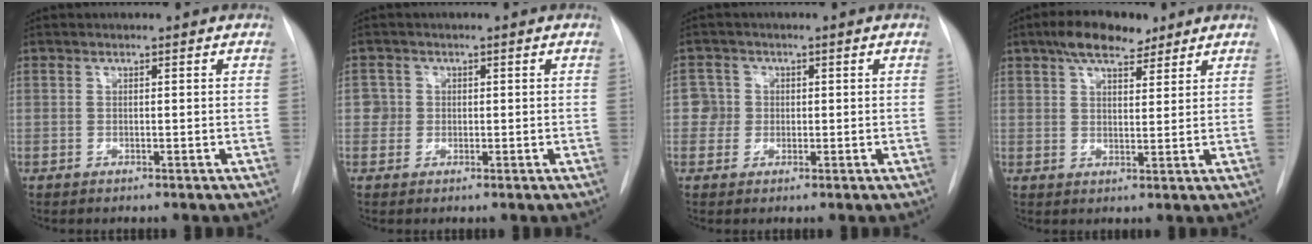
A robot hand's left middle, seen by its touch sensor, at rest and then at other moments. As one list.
[{"total": 2.1, "force": [0.1, 2.0, -0.1], "torque": [0.019, 0.006, -0.004]}, {"total": 2.9, "force": [0.0, 2.9, -0.2], "torque": [0.019, 0.010, -0.002]}, {"total": 7.8, "force": [5.5, 3.0, 4.6], "torque": [-0.081, 0.017, 0.093]}]